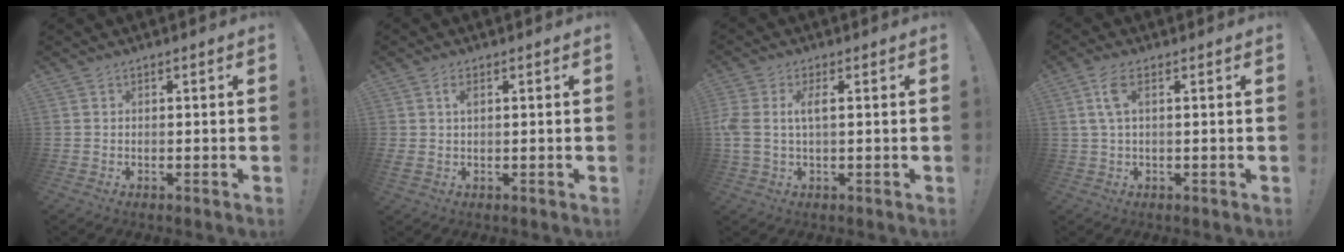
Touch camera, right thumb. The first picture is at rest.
{"total": 2.3, "force": [0.8, 0.8, 2.0], "torque": [-0.030, -0.002, 0.010]}
{"total": 4.9, "force": [0.7, 2.0, 4.4], "torque": [-0.102, -0.001, 0.010]}
{"total": 4.9, "force": [1.5, 1.5, 4.4], "torque": [-0.088, 0.005, 0.029]}